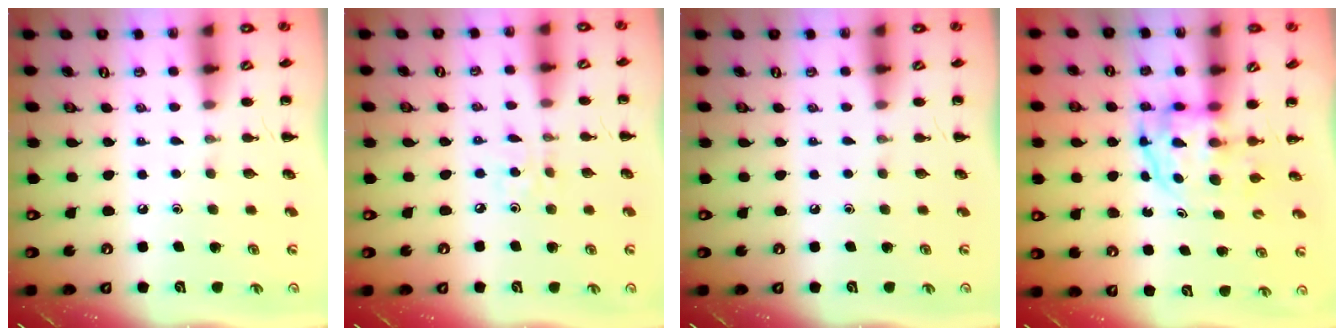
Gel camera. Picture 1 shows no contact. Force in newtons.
{"total": 2.2, "press": 2.1, "slide": 0.6}
{"total": 0.0}
{"total": 3.7, "press": 3.7, "slide": 0.2}